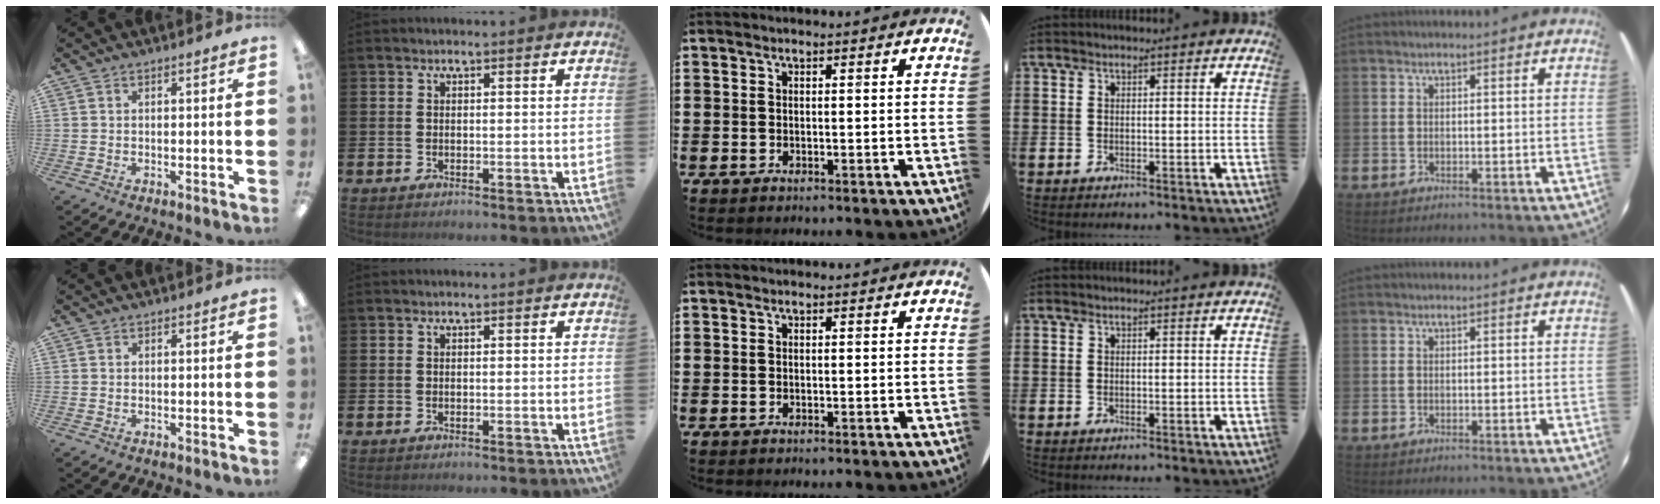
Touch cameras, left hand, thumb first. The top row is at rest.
{}